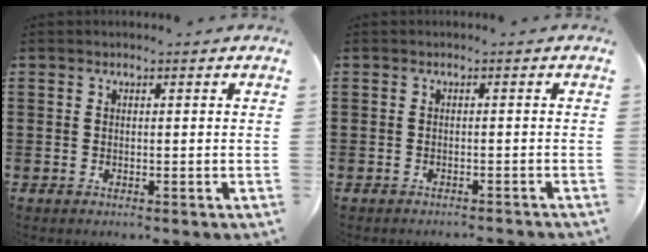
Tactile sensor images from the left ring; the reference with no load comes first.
{"total": 0.8, "force": [-0.8, -0.1, 0.2], "torque": [-0.004, -0.001, -0.015]}